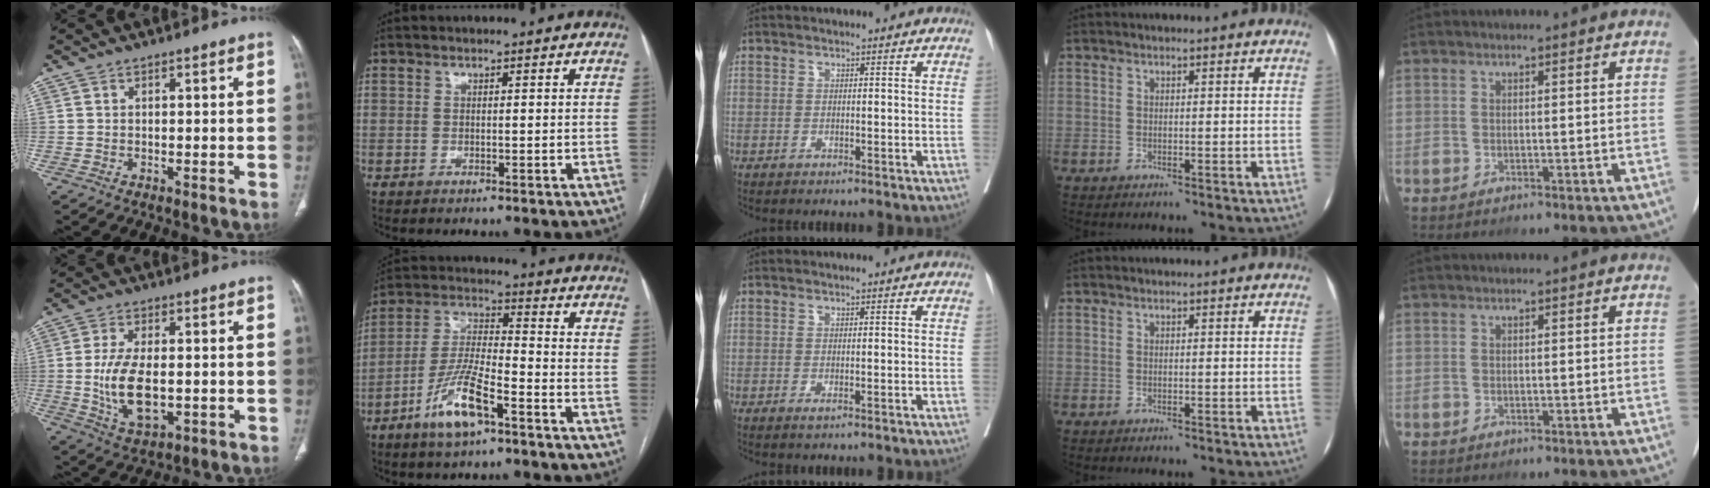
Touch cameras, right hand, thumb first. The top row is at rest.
{"thumb": {"total": 11.2, "force": [-1.1, 5.7, 9.6], "torque": [-0.181, -0.009, -0.012]}, "index": {"total": 10.5, "force": [-5.9, 2.3, 8.4], "torque": [-0.174, -0.003, -0.111]}, "middle": {"total": 0.7, "force": [-0.3, 0.1, 0.6], "torque": [-0.011, -0.003, -0.004]}}